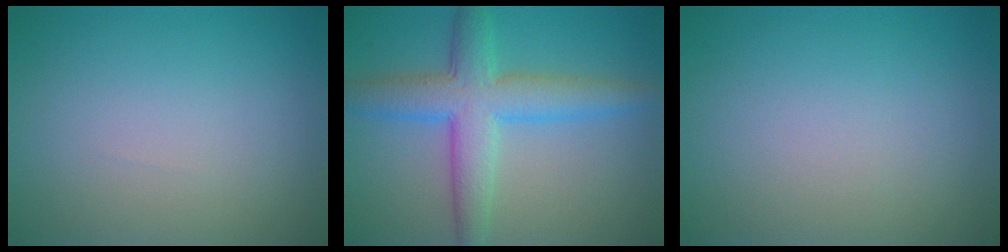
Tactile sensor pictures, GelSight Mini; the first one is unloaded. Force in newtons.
{"total": 6.1, "press": 6.1, "slide": 0.1}
{"total": 0.0}